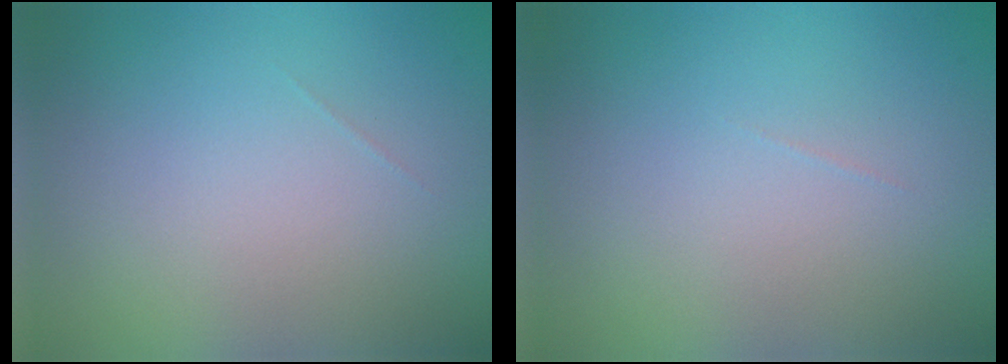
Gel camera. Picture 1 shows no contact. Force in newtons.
{"total": 0.0}